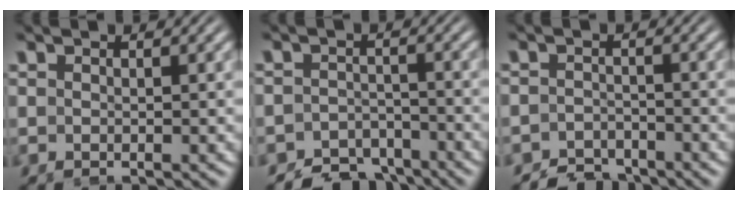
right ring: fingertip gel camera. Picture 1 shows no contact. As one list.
[{"total": 7.1, "force": [-6.4, 3.1, 0.8], "torque": [0.016, -0.020, -0.114]}, {"total": 4.7, "force": [-4.6, 1.3, -0.1], "torque": [0.018, -0.019, -0.082]}]